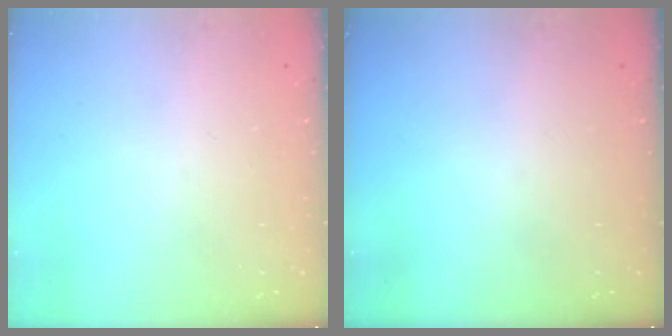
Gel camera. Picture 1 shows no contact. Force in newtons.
{"total": 0.0}